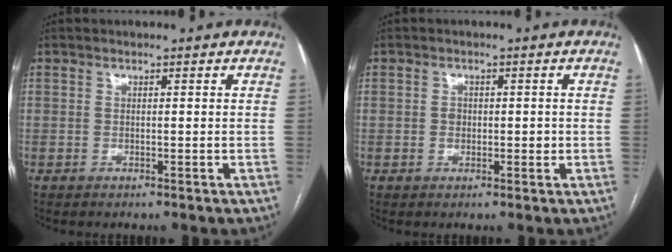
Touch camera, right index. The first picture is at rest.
{"total": 2.0, "force": [-0.1, 1.6, 1.3], "torque": [-0.019, 0.003, 0.000]}